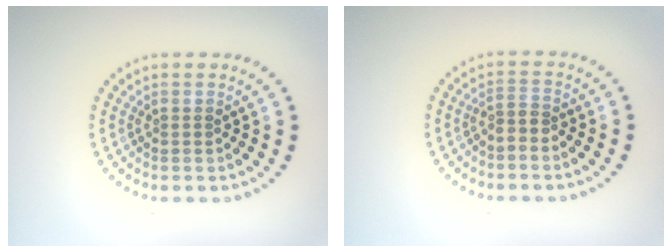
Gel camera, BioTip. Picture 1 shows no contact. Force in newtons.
{"total": 1.2, "press": 0.7, "slide": 1.0}